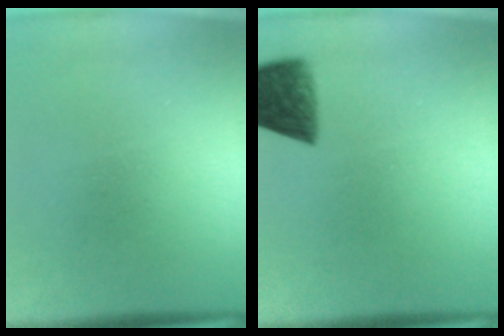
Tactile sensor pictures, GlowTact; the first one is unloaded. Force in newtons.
{"total": 7.9}